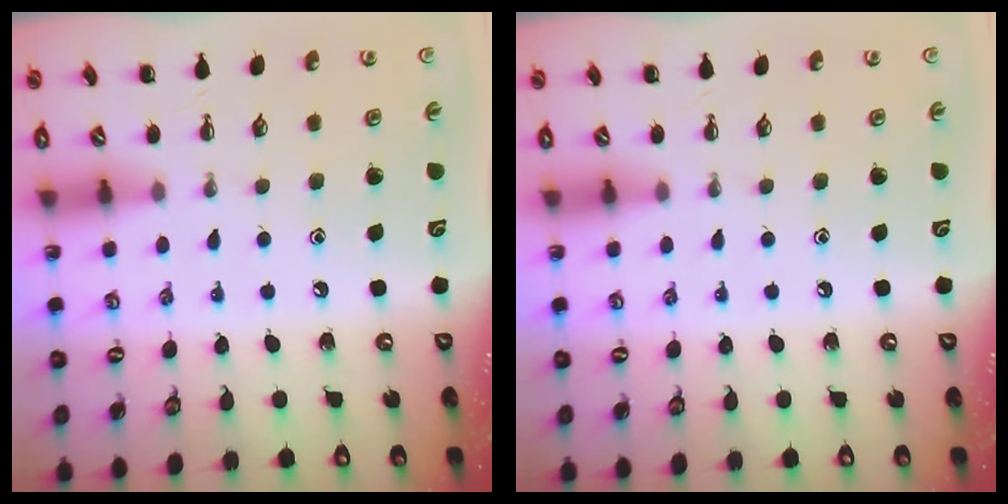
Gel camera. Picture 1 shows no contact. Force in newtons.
{"total": 0.0}